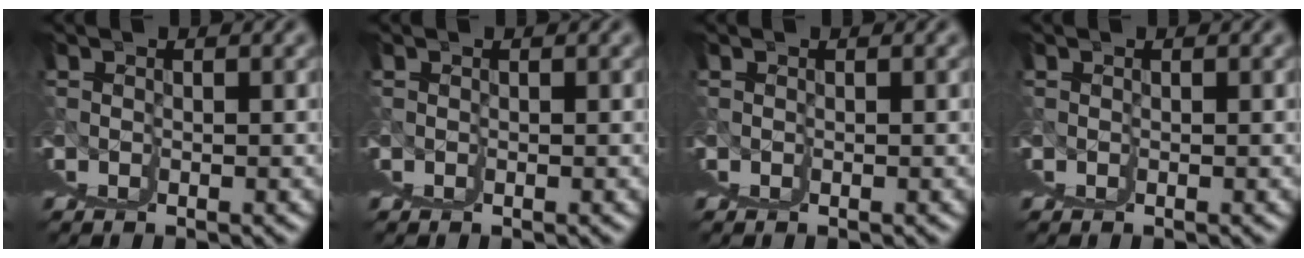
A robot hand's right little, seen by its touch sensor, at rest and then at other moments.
{"total": 0.0}
{"total": 0.0}
{"total": 0.0}